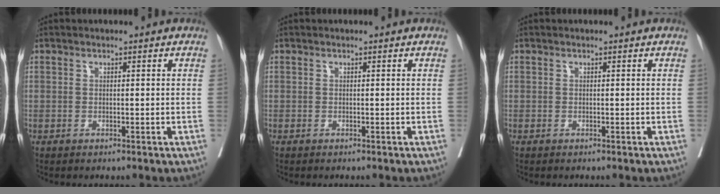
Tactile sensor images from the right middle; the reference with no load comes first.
{"total": 0.0}
{"total": 0.0}